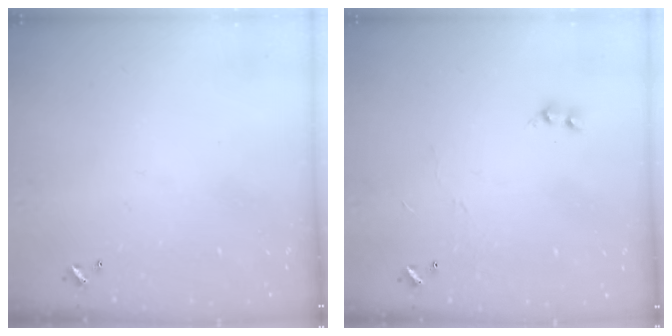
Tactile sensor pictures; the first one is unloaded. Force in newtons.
{"total": 4.3, "press": 4.3, "slide": 0.6}